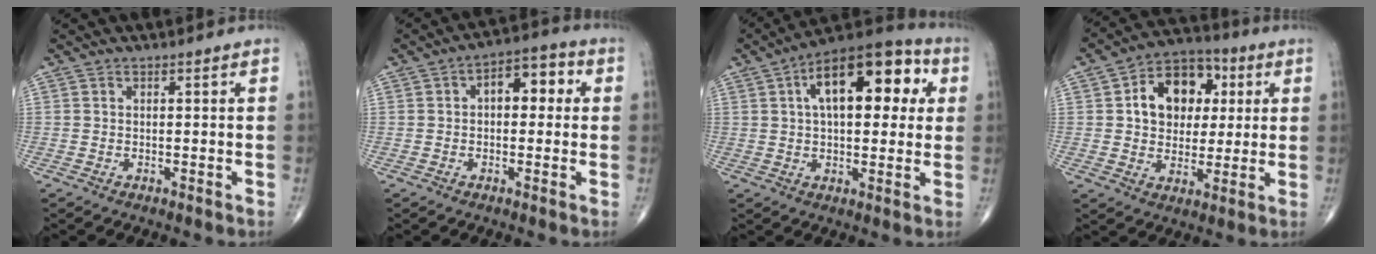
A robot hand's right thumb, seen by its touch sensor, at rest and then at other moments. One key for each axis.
{"total": 7.6, "fx": 1.1, "fy": 4.4, "fz": 6.1, "tx": -0.056, "ty": 0.025, "tz": 0.007}
{"total": 19.2, "fx": 5.2, "fy": 9.5, "fz": 15.9, "tx": -0.202, "ty": 0.021, "tz": 0.067}
{"total": 14.0, "fx": 3.2, "fy": 10.4, "fz": 8.9, "tx": -0.092, "ty": 0.007, "tz": 0.046}